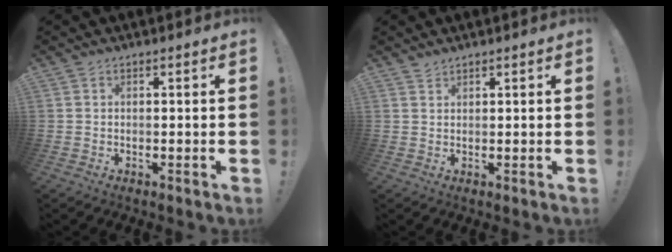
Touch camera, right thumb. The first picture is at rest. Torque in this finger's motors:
{"motor_torque": [-0.06, -0.08, 0.14, 0.01, 0.00]}